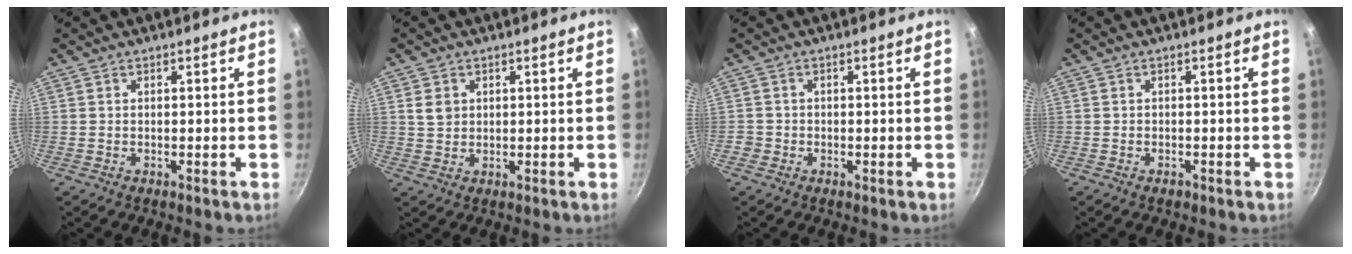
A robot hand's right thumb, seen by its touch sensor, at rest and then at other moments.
{"total": 3.1, "force": [1.0, 2.5, 1.5], "torque": [-0.017, -0.004, 0.022]}
{"total": 1.4, "force": [-0.6, 1.3, -0.1], "torque": [0.015, 0.007, -0.018]}
{"total": 0.6, "force": [-0.5, 0.4, 0.2], "torque": [-0.002, 0.002, -0.009]}